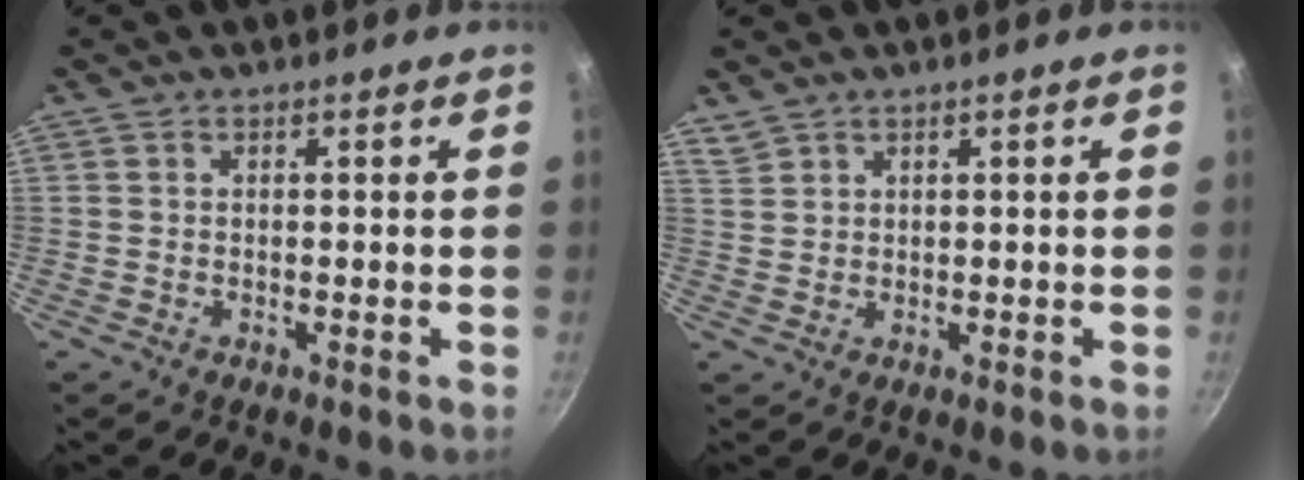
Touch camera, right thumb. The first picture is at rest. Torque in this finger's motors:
{"motor_torque": [-0.87, 0.05, -0.50, 0.02, 0.05]}